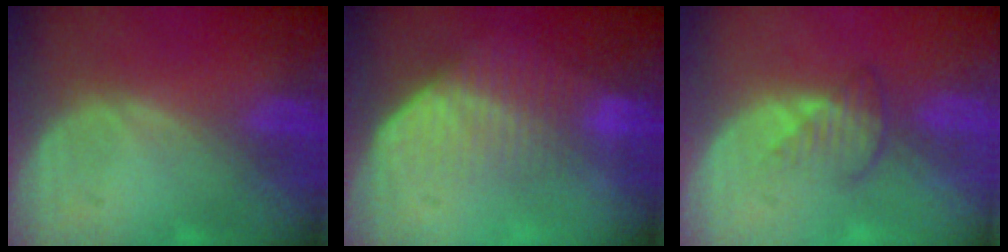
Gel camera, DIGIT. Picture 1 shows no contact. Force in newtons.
{"total": 7.2, "press": 6.1, "slide": 3.8}
{"total": 3.0, "press": 2.8, "slide": 1.1}